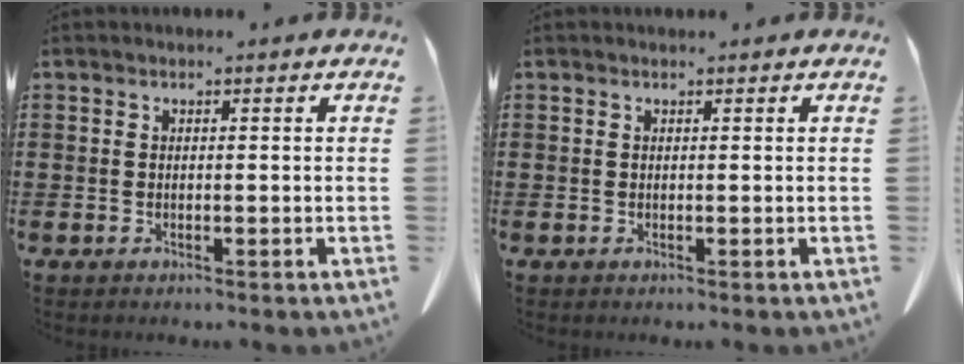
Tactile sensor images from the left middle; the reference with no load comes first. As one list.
[{"total": 0.0}]